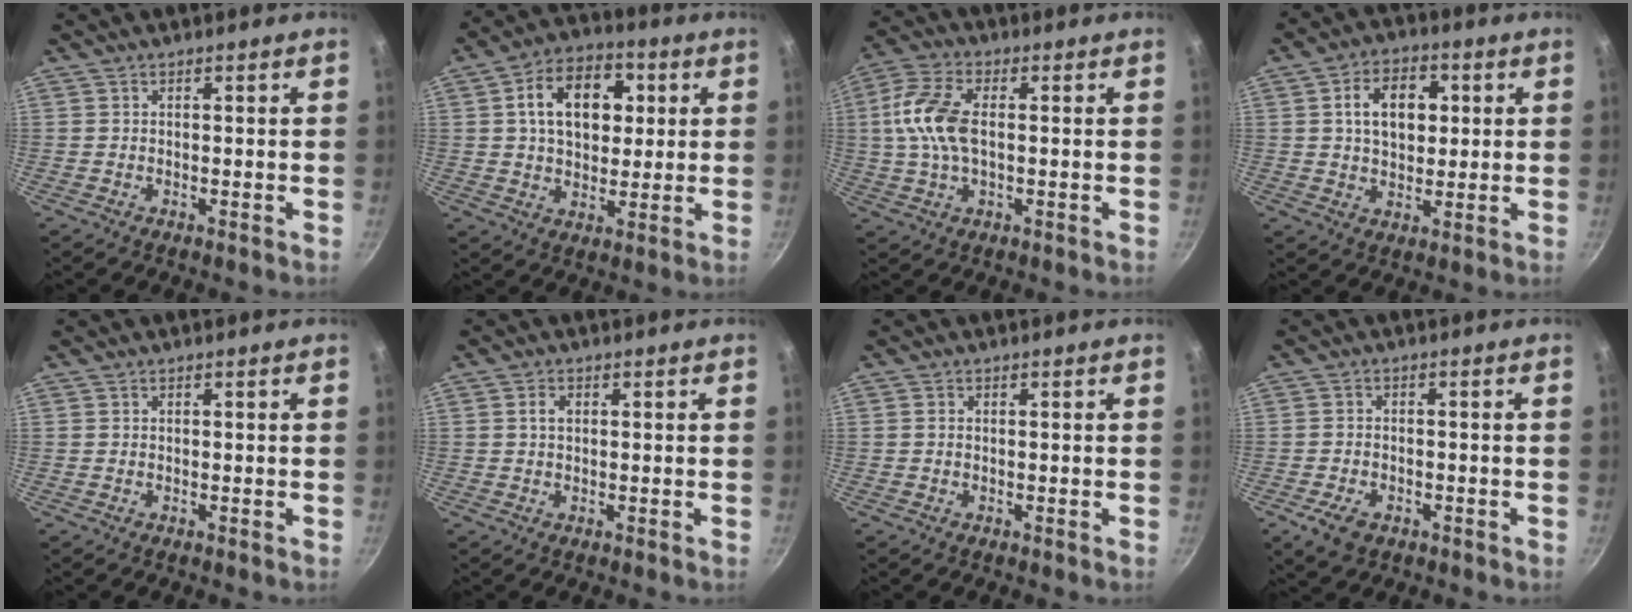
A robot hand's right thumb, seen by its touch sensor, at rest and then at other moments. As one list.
[{"total": 14.9, "force": [3.5, 10.3, 10.2], "torque": [-0.123, 0.011, 0.044]}, {"total": 11.0, "force": [0.7, 6.0, 9.2], "torque": [-0.188, 0.019, 0.003]}, {"total": 10.2, "force": [2.1, 7.0, 7.2], "torque": [-0.091, 0.006, 0.028]}, {"total": 0.0}, {"total": 1.7, "force": [0.4, 1.1, 1.2], "torque": [-0.019, 0.004, 0.006]}, {"total": 0.5, "force": [0.0, 0.4, 0.4], "torque": [-0.007, 0.003, 0.000]}, {"total": 5.2, "force": [-2.5, 3.3, 3.2], "torque": [-0.057, 0.011, -0.040]}]